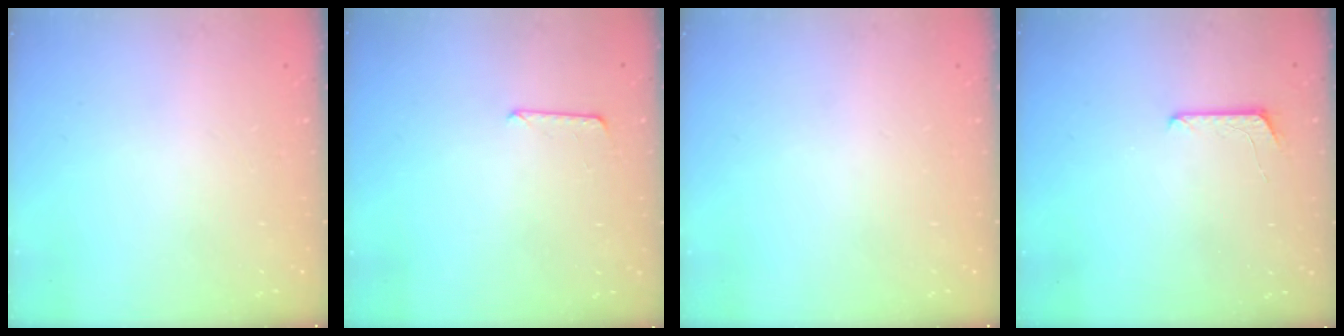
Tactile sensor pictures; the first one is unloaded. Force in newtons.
{"total": 5.4, "press": 5.3, "slide": 0.5}
{"total": 0.0}
{"total": 6.1, "press": 6.1, "slide": 0.5}